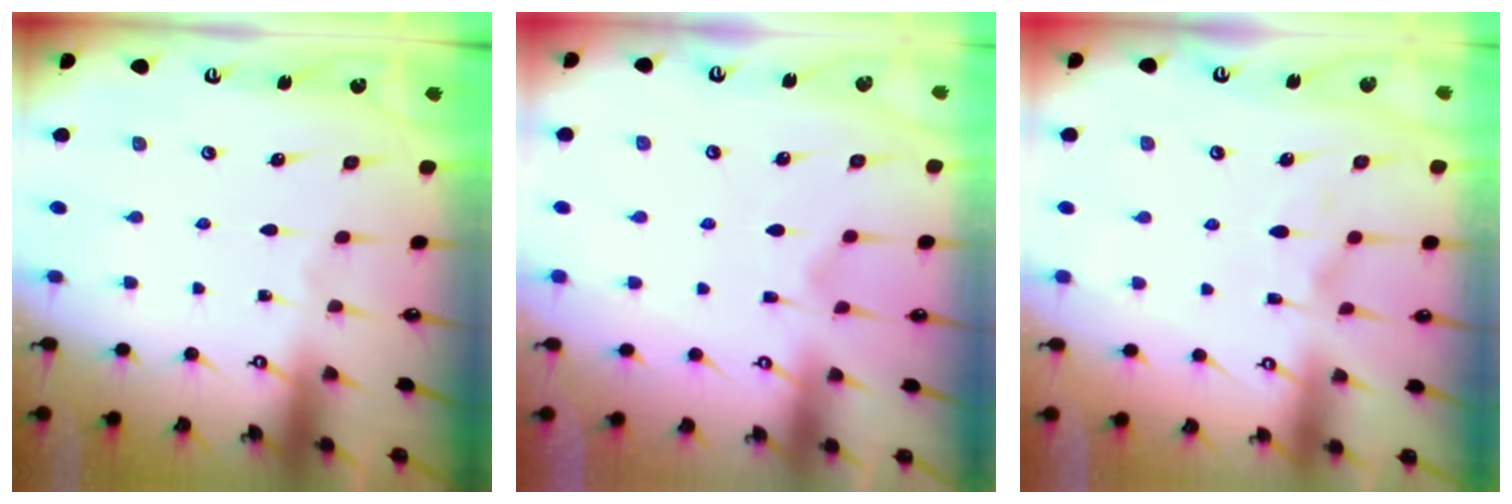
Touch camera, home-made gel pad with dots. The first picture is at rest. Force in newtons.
{"total": 2.7, "press": 2.4, "slide": 1.2}
{"total": 2.3, "press": 2.1, "slide": 0.9}